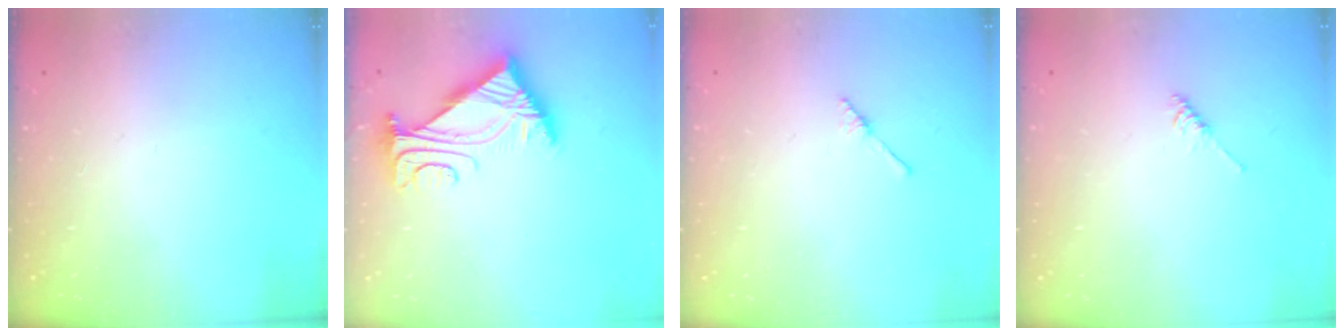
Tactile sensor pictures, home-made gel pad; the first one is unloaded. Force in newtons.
{"total": 5.3, "press": 5.3, "slide": 0.5}
{"total": 2.0, "press": 2.0, "slide": 0.2}
{"total": 3.3, "press": 3.2, "slide": 0.6}